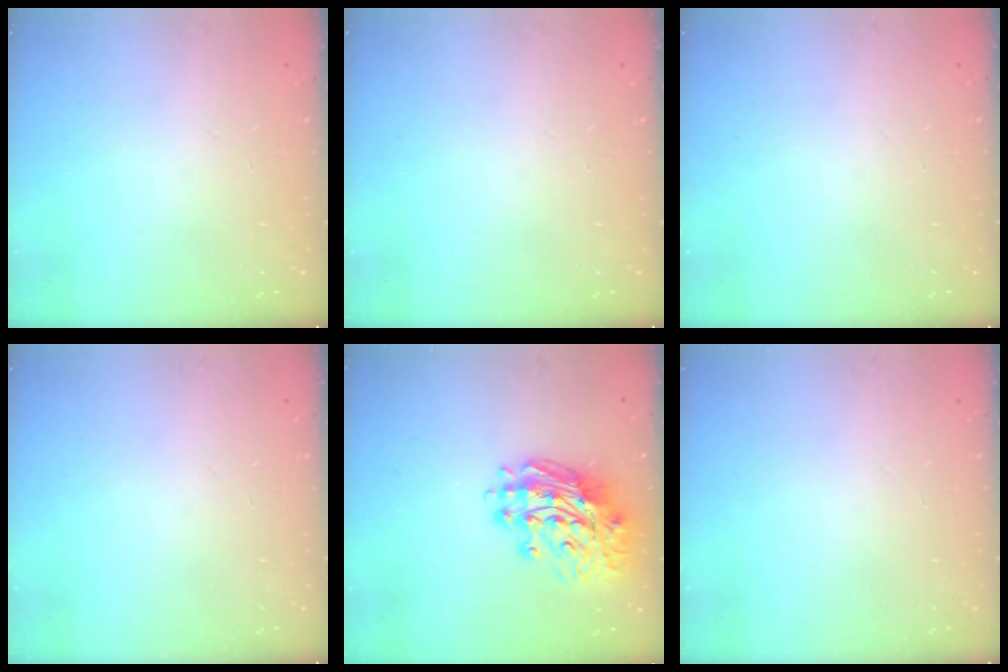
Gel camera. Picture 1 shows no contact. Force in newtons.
{"total": 0.0}
{"total": 0.0}
{"total": 0.0}
{"total": 15.0, "press": 14.9, "slide": 1.6}
{"total": 0.0}